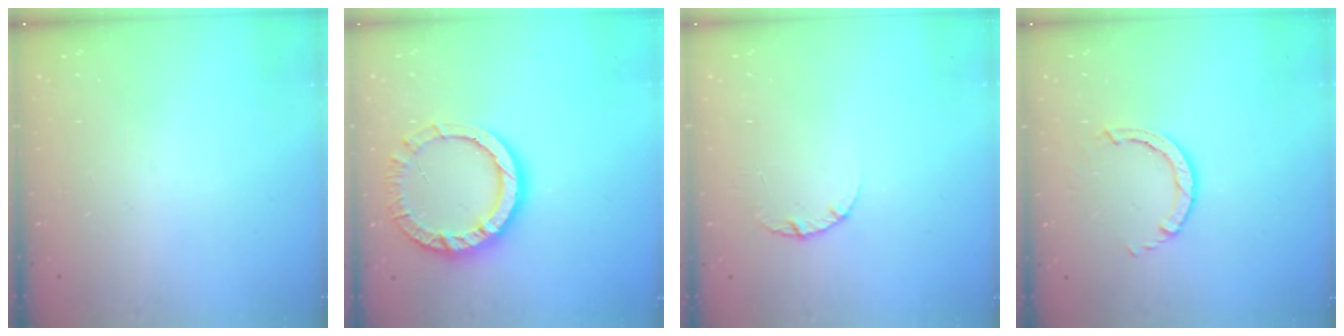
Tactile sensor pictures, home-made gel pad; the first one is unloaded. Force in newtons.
{"total": 12.3, "press": 12.2, "slide": 1.3}
{"total": 2.5, "press": 2.5, "slide": 0.3}
{"total": 2.6, "press": 2.6, "slide": 0.3}